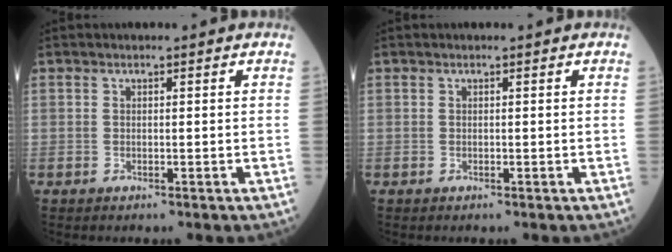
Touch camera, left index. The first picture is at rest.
{"total": 0.0}